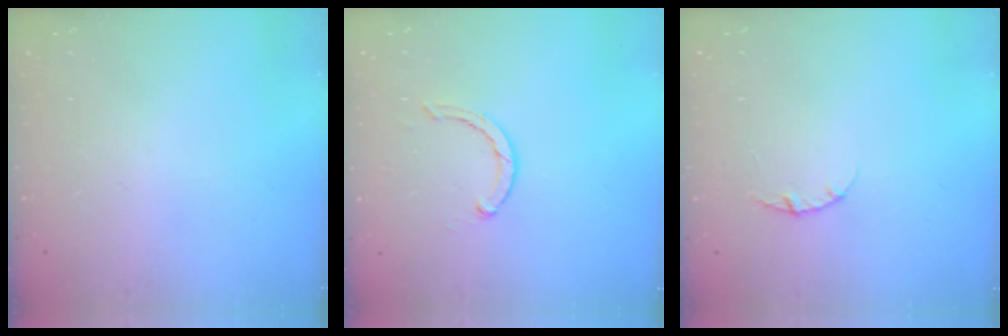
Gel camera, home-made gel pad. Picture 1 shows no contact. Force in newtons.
{"total": 2.6, "press": 2.5, "slide": 0.4}
{"total": 2.8, "press": 2.8, "slide": 0.4}